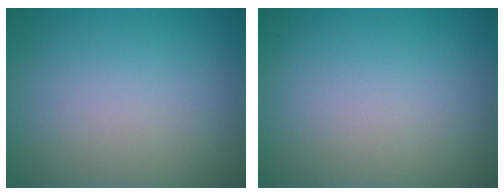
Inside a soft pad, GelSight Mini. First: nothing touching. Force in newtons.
{"total": 0.0}